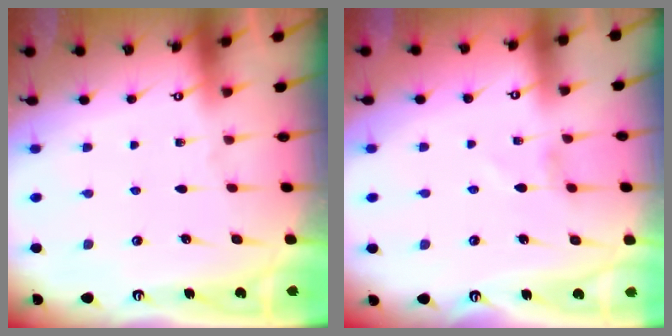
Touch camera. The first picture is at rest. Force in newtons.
{"total": 1.1, "press": 1.0, "slide": 0.4}